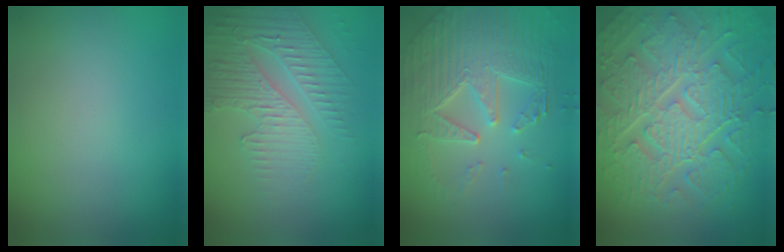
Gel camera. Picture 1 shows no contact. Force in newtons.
{"total": 3.7, "press": 3.5, "slide": 1.4}
{"total": 7.1, "press": 5.2, "slide": 4.8}
{"total": 10.6, "press": 7.0, "slide": 7.9}